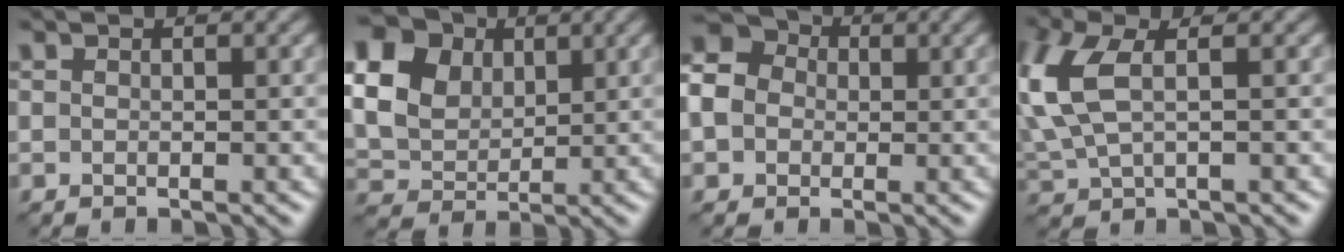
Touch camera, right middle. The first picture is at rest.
{"total": 17.2, "force": [6.6, 13.9, 7.6], "torque": [-0.208, 0.029, 0.103]}
{"total": 8.0, "force": [0.5, 7.1, 3.8], "torque": [-0.091, 0.032, -0.025]}
{"total": 6.9, "force": [1.3, 3.4, 5.8], "torque": [-0.171, 0.008, 0.027]}